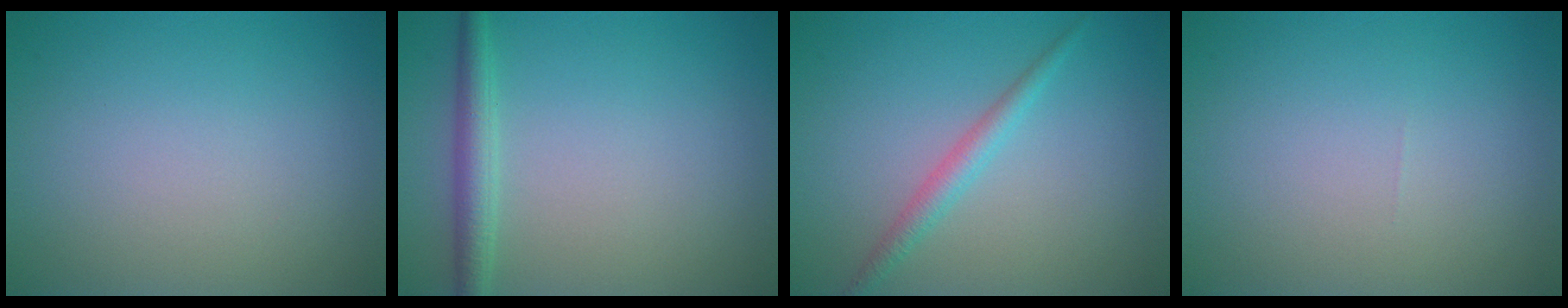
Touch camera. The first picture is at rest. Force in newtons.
{"total": 2.4, "press": 2.4, "slide": 0.1}
{"total": 1.9, "press": 1.9, "slide": 0.0}
{"total": 0.0}